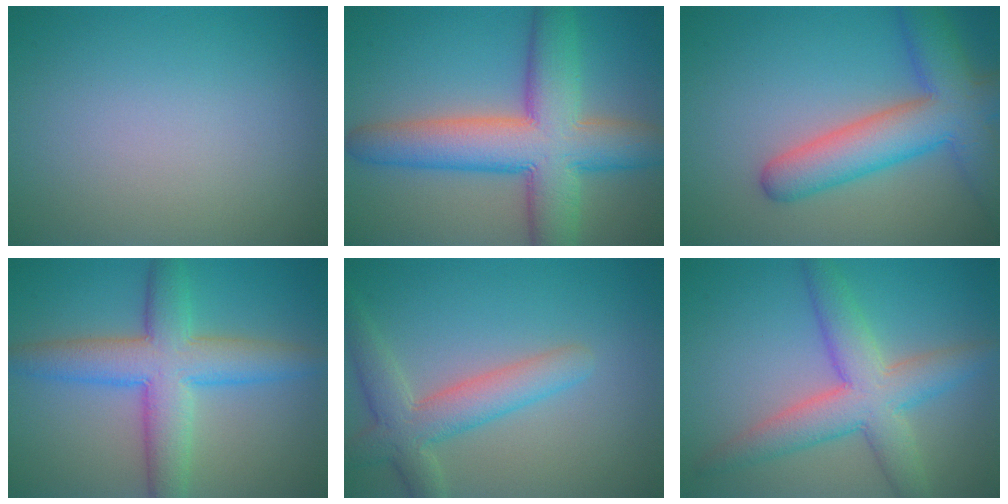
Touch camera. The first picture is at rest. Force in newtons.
{"total": 10.7, "press": 10.7, "slide": 0.4}
{"total": 7.8, "press": 7.8, "slide": 0.4}
{"total": 7.2, "press": 7.2, "slide": 0.1}
{"total": 4.6, "press": 4.6, "slide": 0.5}
{"total": 7.1, "press": 7.1, "slide": 0.2}